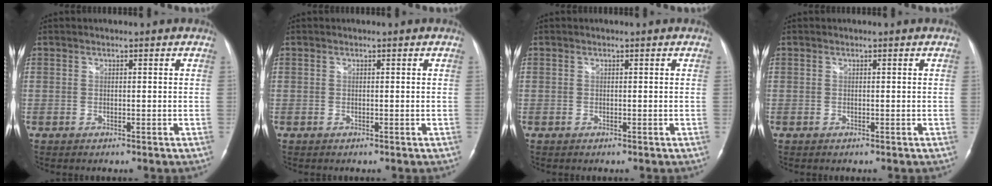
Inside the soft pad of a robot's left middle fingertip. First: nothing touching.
{"total": 0.0}
{"total": 0.0}
{"total": 0.0}